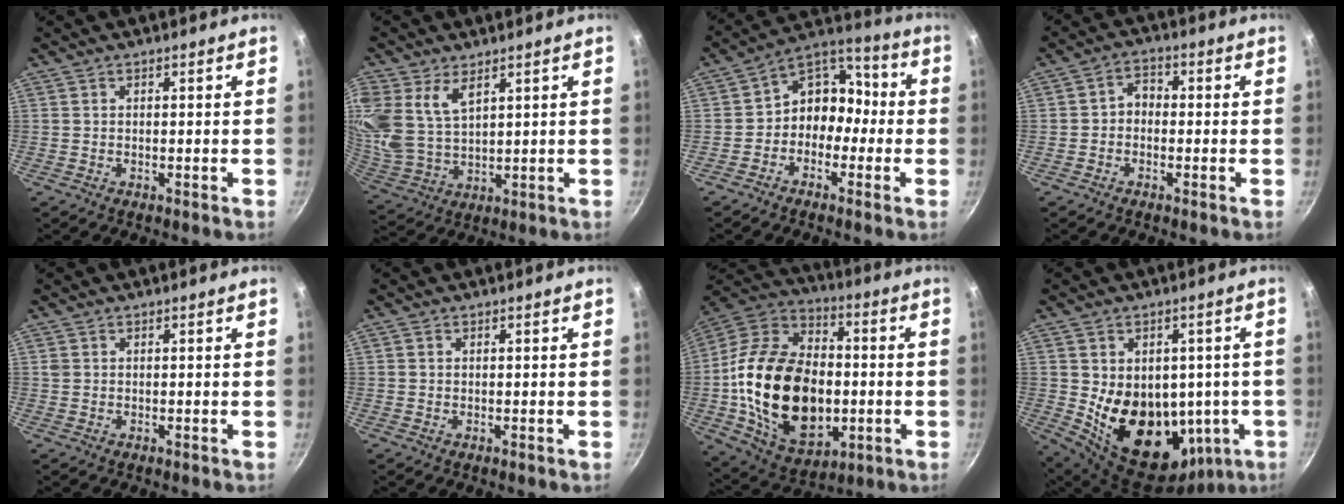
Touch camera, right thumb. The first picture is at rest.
{"total": 14.4, "force": [6.9, 8.9, 8.9], "torque": [-0.206, -0.015, 0.151]}
{"total": 10.1, "force": [-2.3, 8.3, 5.3], "torque": [-0.031, 0.057, -0.060]}
{"total": 3.6, "force": [-0.7, 2.9, 2.1], "torque": [-0.019, 0.018, -0.022]}
{"total": 0.9, "force": [0.2, 0.8, 0.3], "torque": [-0.005, 0.004, 0.003]}
{"total": 0.6, "force": [0.2, 0.5, 0.2], "torque": [-0.002, 0.002, 0.001]}
{"total": 28.4, "force": [-2.9, 18.6, 21.3], "torque": [-0.355, 0.022, -0.045]}
{"total": 19.6, "force": [-1.0, 14.5, 13.2], "torque": [-0.177, -0.013, 0.015]}